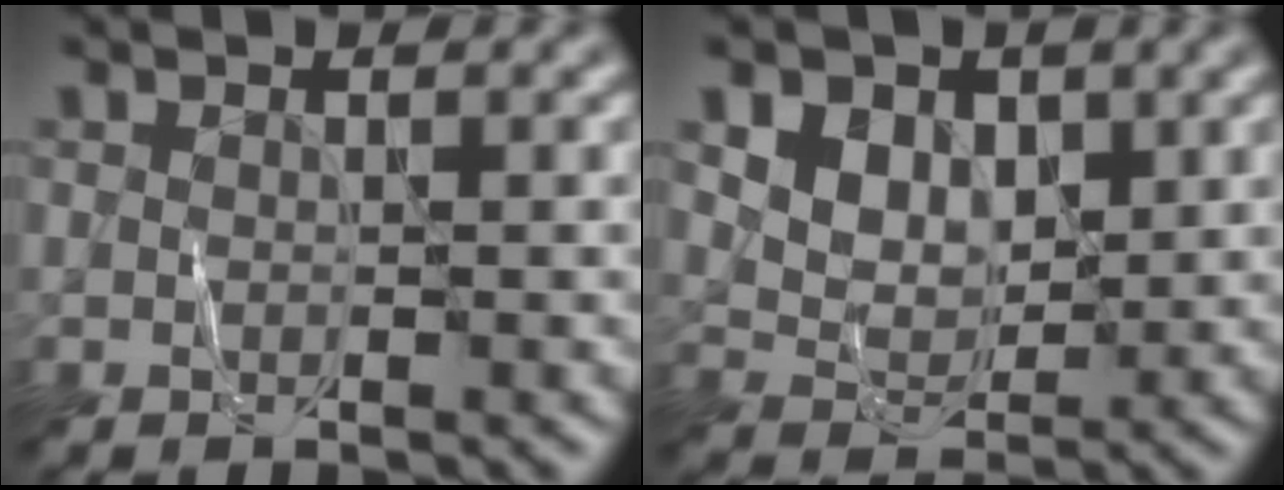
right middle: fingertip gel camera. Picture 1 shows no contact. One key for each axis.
{"total": 6.7, "fx": 3.3, "fy": 4.8, "fz": 3.2, "tx": -0.072, "ty": 0.004, "tz": 0.062}